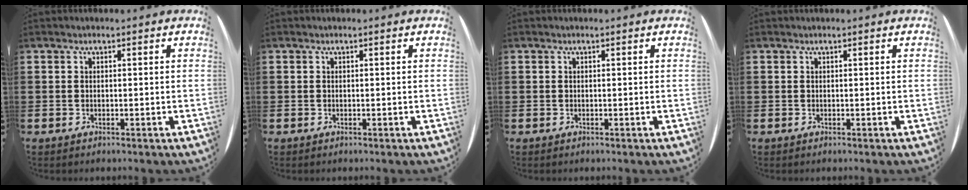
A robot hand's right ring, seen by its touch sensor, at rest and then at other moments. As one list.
[{"total": 0.0}, {"total": 0.0}, {"total": 0.0}]